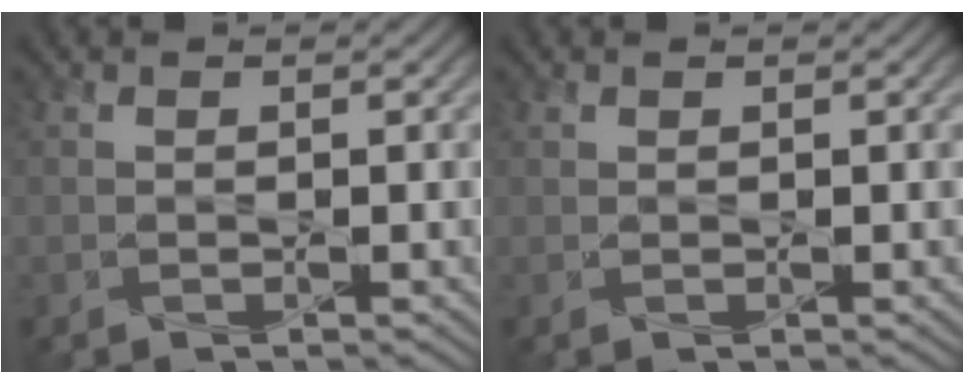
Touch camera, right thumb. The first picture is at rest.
{"total": 0.0}